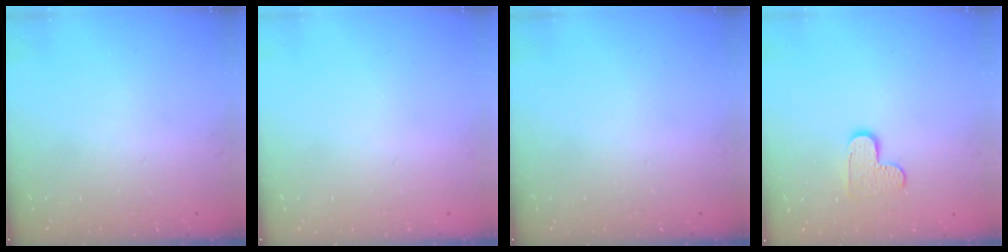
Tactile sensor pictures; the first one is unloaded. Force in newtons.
{"total": 0.0}
{"total": 0.0}
{"total": 6.8, "press": 6.8, "slide": 0.2}